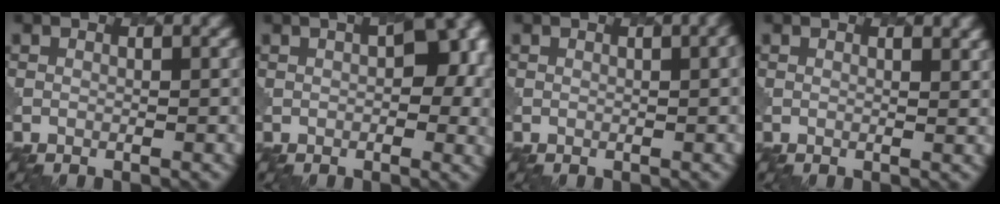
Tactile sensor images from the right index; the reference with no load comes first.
{"total": 5.2, "force": [0.5, 2.7, 4.4], "torque": [-0.050, 0.001, 0.000]}
{"total": 2.5, "force": [0.3, 1.0, 2.3], "torque": [-0.009, 0.008, 0.003]}
{"total": 1.3, "force": [1.1, 0.3, 0.6], "torque": [-0.008, -0.002, 0.006]}